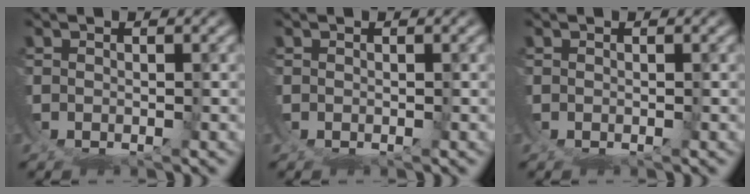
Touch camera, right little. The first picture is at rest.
{"total": 0.0}
{"total": 0.0}